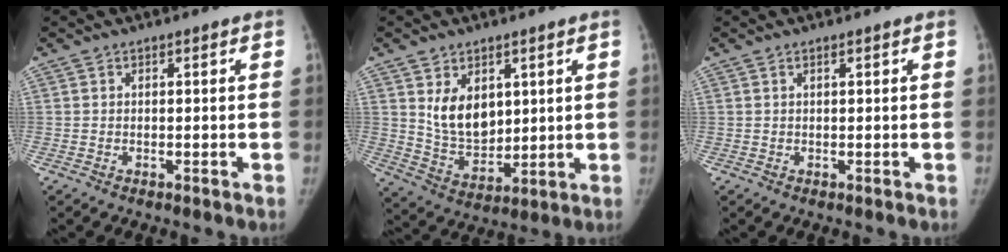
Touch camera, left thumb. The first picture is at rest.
{"total": 10.1, "force": [3.5, 6.9, 6.6], "torque": [-0.080, -0.034, 0.082]}
{"total": 0.7, "force": [0.4, 0.1, 0.5], "torque": [-0.009, 0.001, 0.007]}